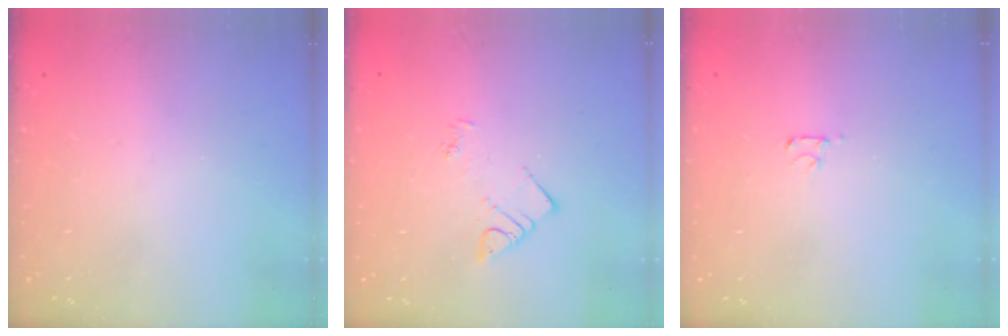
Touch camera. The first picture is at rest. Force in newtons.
{"total": 3.8, "press": 3.7, "slide": 0.6}
{"total": 2.5, "press": 2.4, "slide": 0.3}